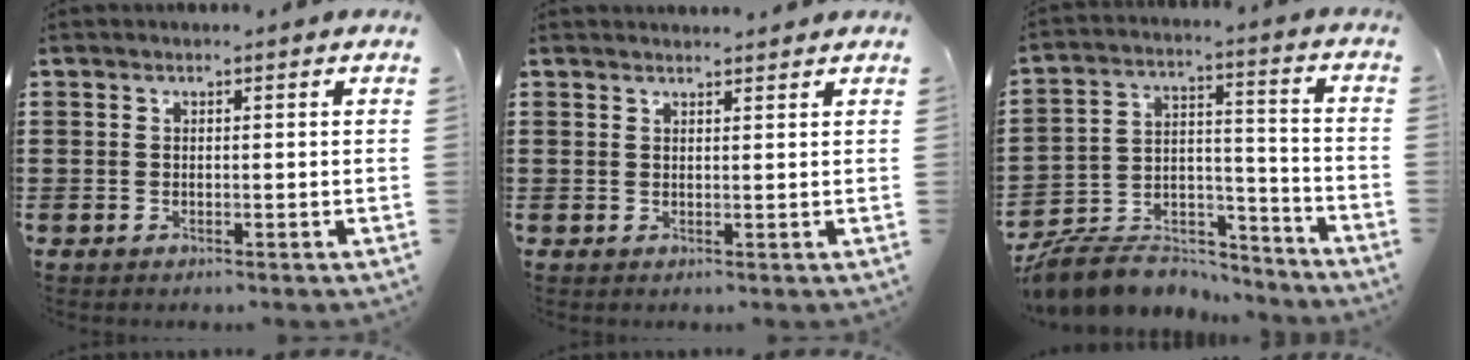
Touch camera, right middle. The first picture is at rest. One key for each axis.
{"total": 1.2, "fx": 1.2, "fy": -0.1, "fz": 0.0, "tx": -0.003, "ty": -0.003, "tz": 0.024}
{"total": 7.5, "fx": -6.8, "fy": 2.9, "fz": 1.0, "tx": -0.028, "ty": 0.009, "tz": -0.135}